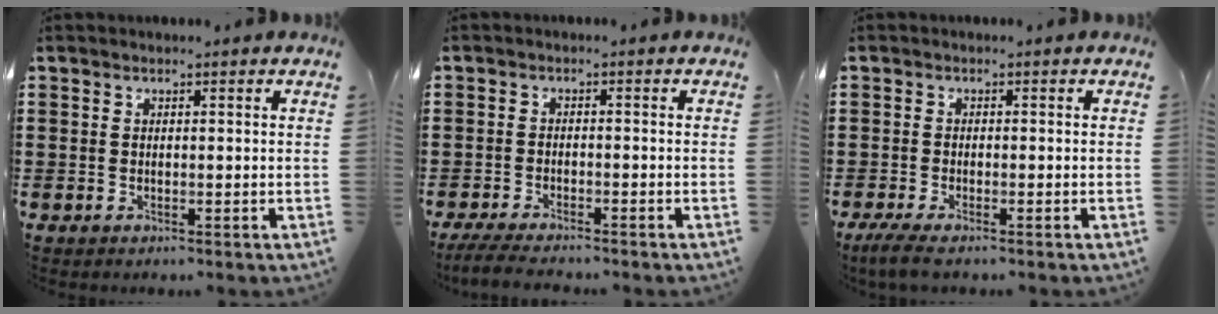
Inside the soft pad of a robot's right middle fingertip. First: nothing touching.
{"total": 3.4, "force": [-3.2, 0.1, 1.1], "torque": [-0.033, -0.011, -0.068]}
{"total": 2.5, "force": [-2.0, 0.1, 1.4], "torque": [-0.040, -0.009, -0.042]}